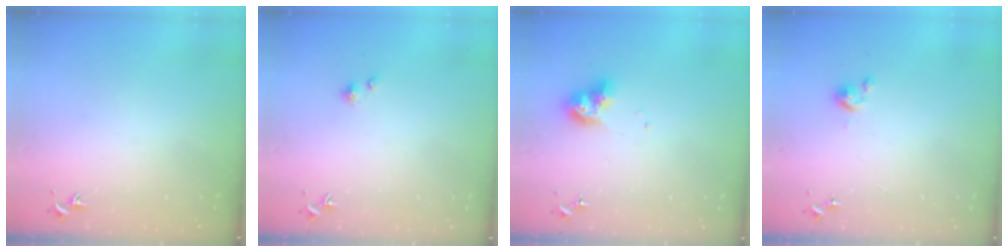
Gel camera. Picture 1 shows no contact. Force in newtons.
{"total": 2.1, "press": 2.1, "slide": 0.2}
{"total": 9.5, "press": 9.4, "slide": 1.3}
{"total": 4.0, "press": 4.0, "slide": 0.2}